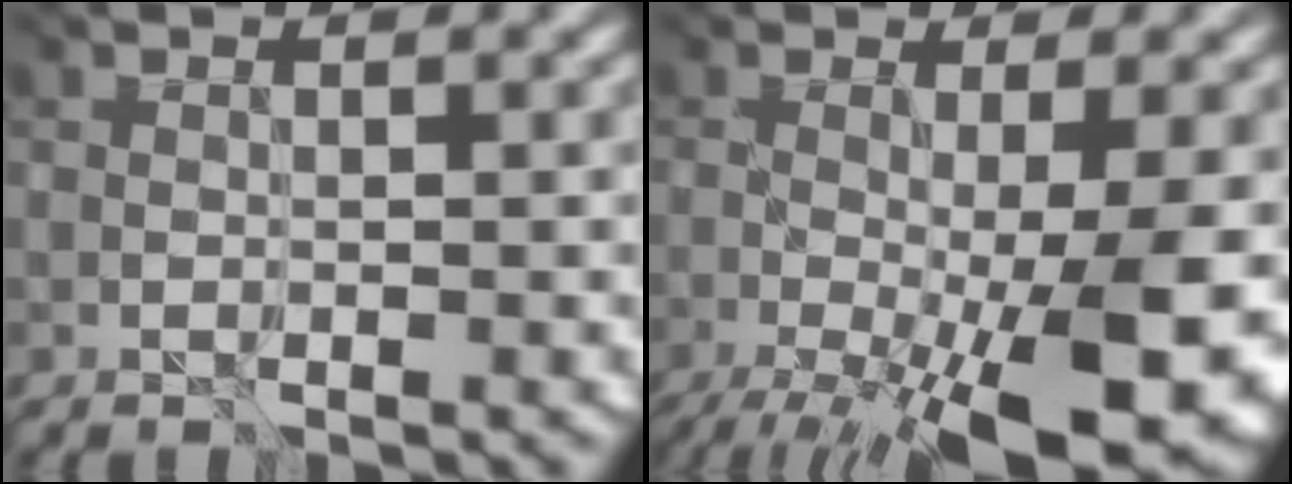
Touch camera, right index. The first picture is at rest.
{"total": 13.6, "force": [-4.8, 4.5, 11.9], "torque": [-0.197, -0.021, -0.053]}